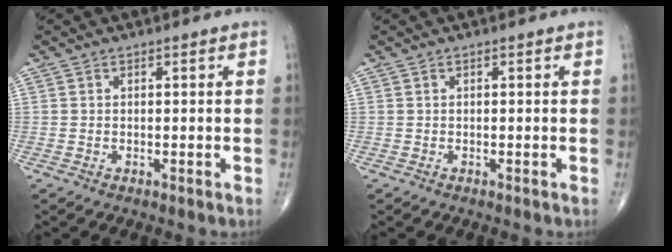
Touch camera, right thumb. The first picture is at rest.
{"total": 0.0}